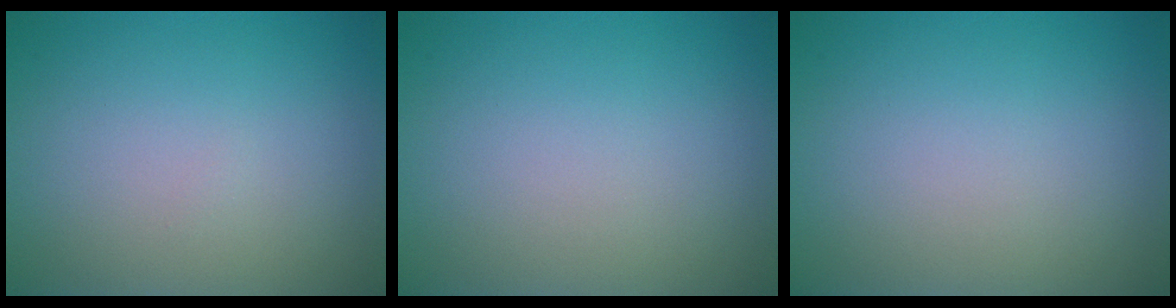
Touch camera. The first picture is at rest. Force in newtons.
{"total": 0.0}
{"total": 0.0}